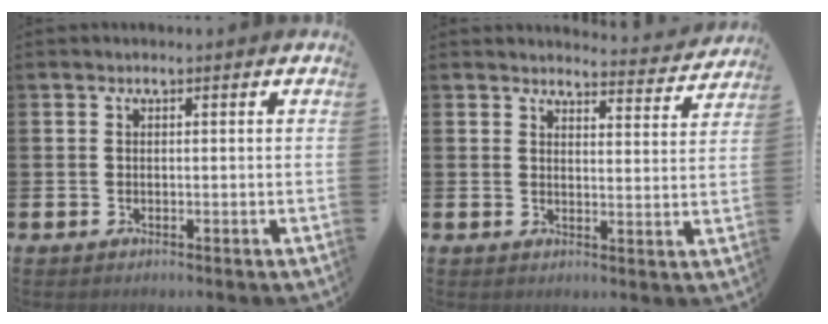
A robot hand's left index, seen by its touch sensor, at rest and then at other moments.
{"total": 3.8, "force": [3.8, 0.3, 0.2], "torque": [-0.006, -0.034, 0.063]}